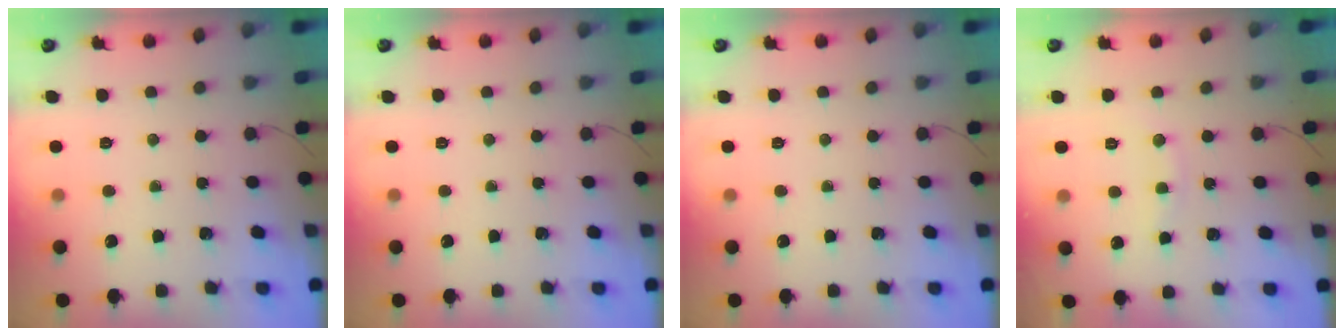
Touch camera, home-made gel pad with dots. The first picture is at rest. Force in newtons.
{"total": 0.0}
{"total": 0.0}
{"total": 6.5, "press": 6.5, "slide": 0.8}